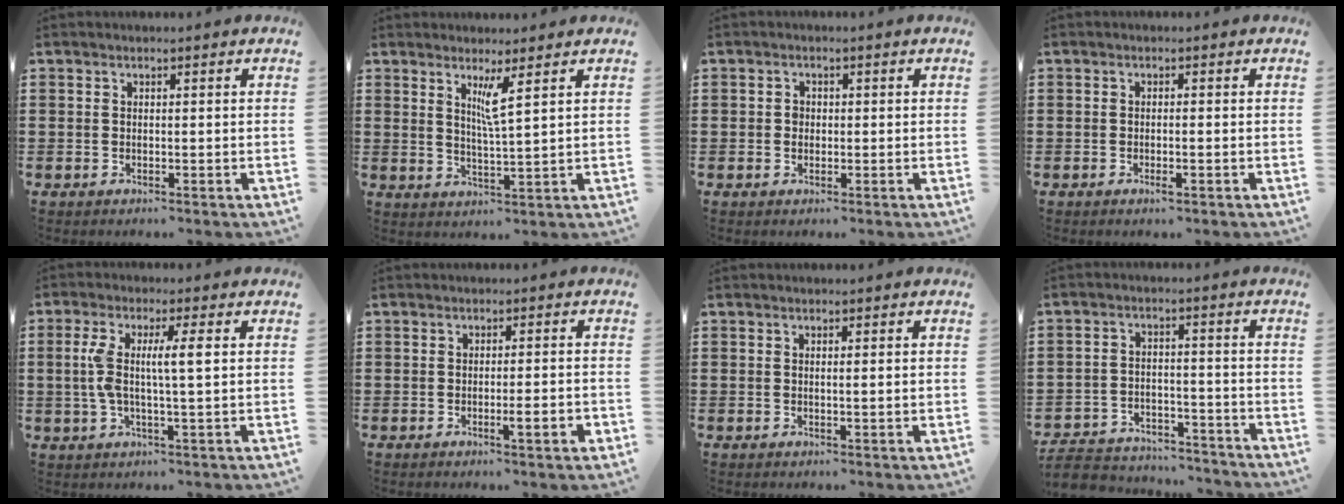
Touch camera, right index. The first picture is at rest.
{"total": 3.9, "force": [2.2, -0.2, 3.2], "torque": [-0.062, -0.007, 0.034]}
{"total": 1.2, "force": [0.0, 1.0, 0.7], "torque": [-0.016, 0.005, 0.000]}
{"total": 1.1, "force": [-0.7, 0.0, 0.9], "torque": [-0.015, -0.005, -0.012]}
{"total": 6.3, "force": [0.8, 0.7, 6.2], "torque": [-0.124, -0.005, 0.008]}
{"total": 3.0, "force": [-1.1, 0.1, 2.8], "torque": [-0.045, -0.006, -0.020]}
{"total": 0.8, "force": [0.0, -0.1, 0.8], "torque": [-0.015, -0.003, 0.000]}
{"total": 5.7, "force": [-5.5, 1.0, 0.8], "torque": [-0.025, 0.006, -0.113]}